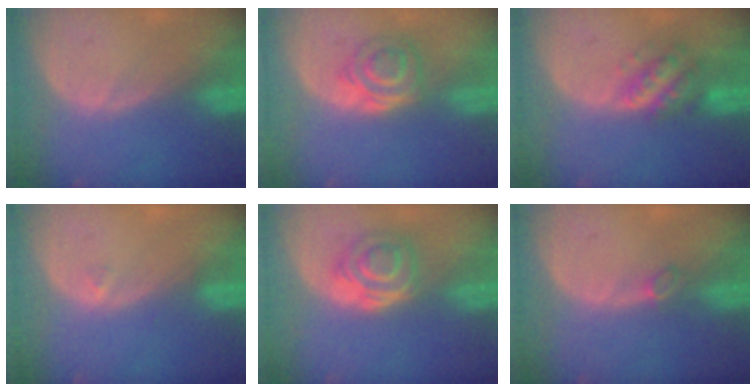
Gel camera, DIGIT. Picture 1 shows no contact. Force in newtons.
{"total": 5.3, "press": 5.0, "slide": 1.7}
{"total": 5.7, "press": 5.3, "slide": 2.3}
{"total": 0.5, "press": 0.5, "slide": 0.2}
{"total": 6.2, "press": 5.2, "slide": 3.3}
{"total": 1.4, "press": 1.3, "slide": 0.3}